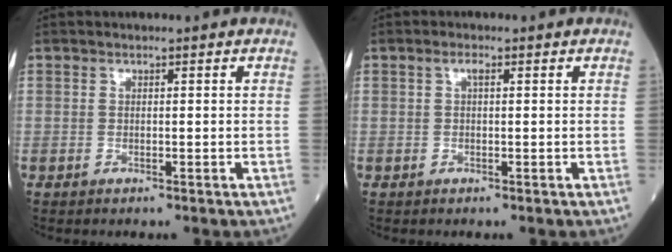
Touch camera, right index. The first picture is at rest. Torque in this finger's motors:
{"motor_torque": [0.21, 0.06, 0.15, 0.03]}